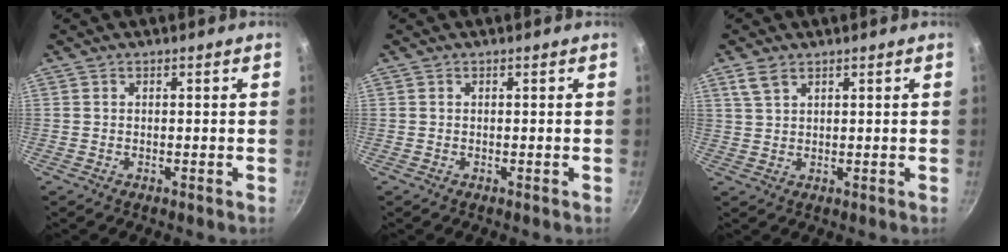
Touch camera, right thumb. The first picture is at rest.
{"total": 0.0}
{"total": 3.4, "force": [2.2, 1.7, 1.9], "torque": [-0.035, -0.003, 0.046]}